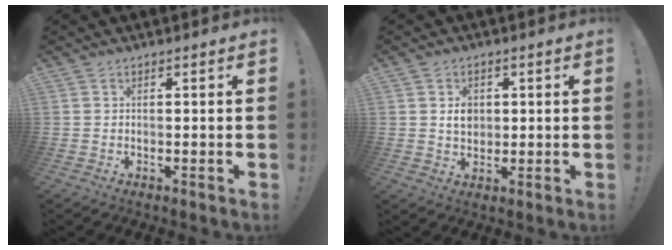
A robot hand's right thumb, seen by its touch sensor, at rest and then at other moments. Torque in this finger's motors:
{"motor_torque": [0.60, 0.90, 0.11, -0.13, 0.00]}